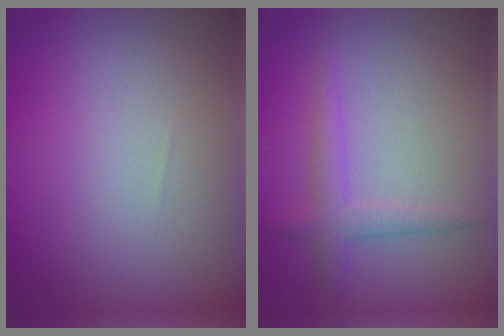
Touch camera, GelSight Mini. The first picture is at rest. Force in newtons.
{"total": 2.1, "press": 2.1, "slide": 0.1}